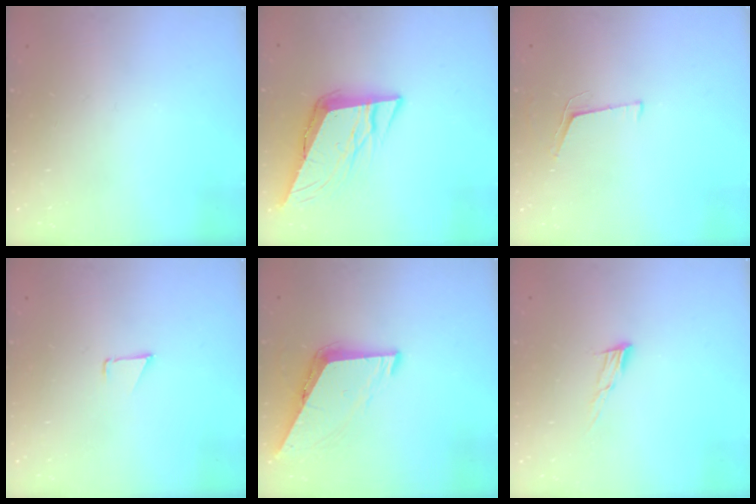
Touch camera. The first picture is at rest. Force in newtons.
{"total": 10.4, "press": 10.2, "slide": 1.7}
{"total": 4.2, "press": 3.5, "slide": 2.3}
{"total": 0.9, "press": 0.8, "slide": 0.1}
{"total": 6.8, "press": 6.8, "slide": 0.4}
{"total": 7.3, "press": 7.2, "slide": 1.2}